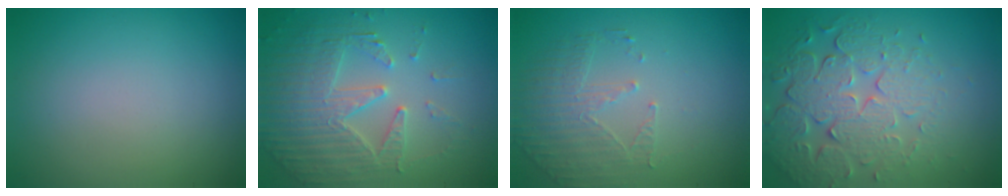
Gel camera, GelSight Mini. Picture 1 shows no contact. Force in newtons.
{"total": 4.9, "press": 4.3, "slide": 2.3}
{"total": 1.9, "press": 1.5, "slide": 1.2}
{"total": 6.2, "press": 4.9, "slide": 3.9}